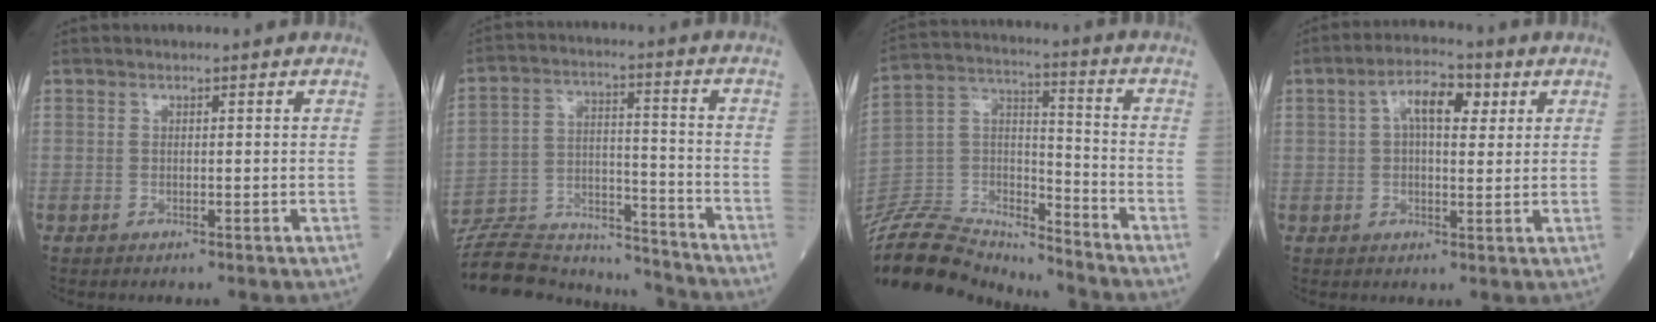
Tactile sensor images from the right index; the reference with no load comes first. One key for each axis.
{"total": 18.7, "fx": -18.0, "fy": 3.3, "fz": 4.0, "tx": -0.090, "ty": 0.018, "tz": -0.285}
{"total": 20.5, "fx": -19.9, "fy": 3.4, "fz": 3.8, "tx": -0.088, "ty": 0.034, "tz": -0.340}
{"total": 6.8, "fx": 2.2, "fy": 2.7, "fz": 5.8, "tx": -0.100, "ty": 0.021, "tz": 0.033}